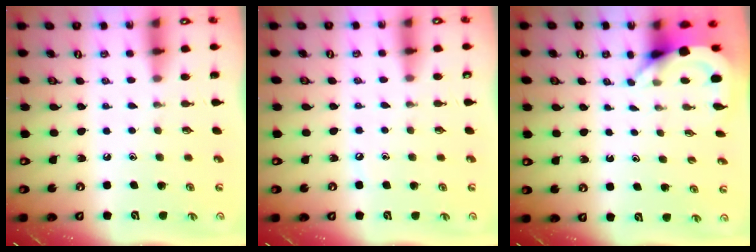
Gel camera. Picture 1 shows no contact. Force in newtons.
{"total": 2.7, "press": 2.7, "slide": 0.3}
{"total": 3.9, "press": 3.9, "slide": 0.3}